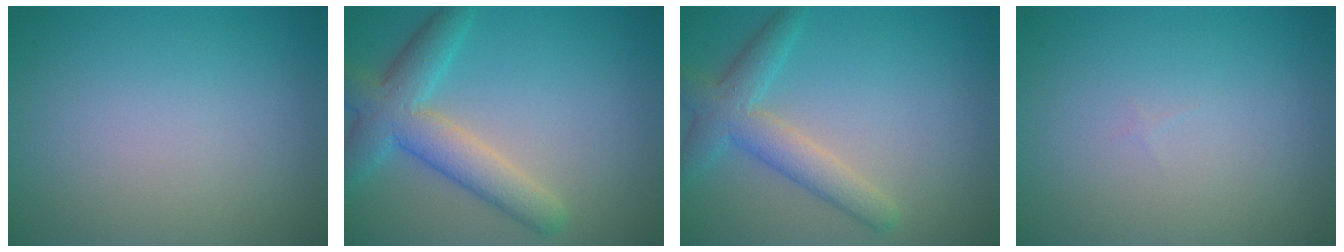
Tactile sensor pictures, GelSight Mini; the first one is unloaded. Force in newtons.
{"total": 5.6, "press": 5.6, "slide": 0.4}
{"total": 4.0, "press": 4.0, "slide": 0.3}
{"total": 0.0}